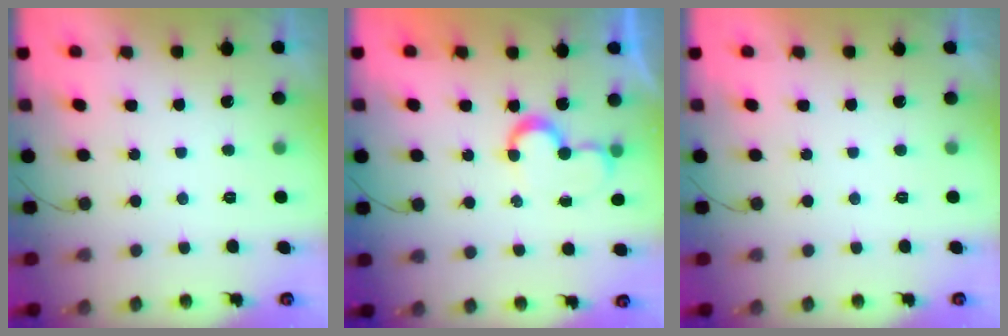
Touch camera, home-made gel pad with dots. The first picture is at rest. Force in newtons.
{"total": 7.2, "press": 7.1, "slide": 0.6}
{"total": 1.7, "press": 1.7, "slide": 0.1}